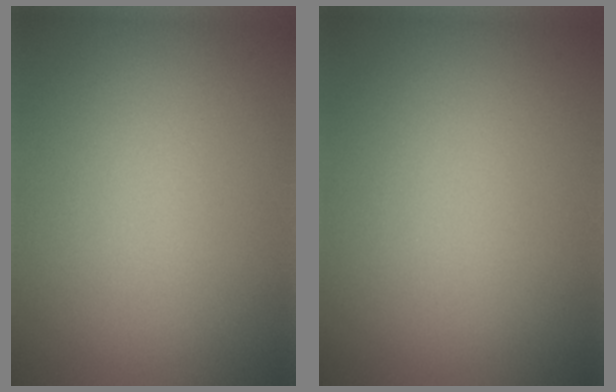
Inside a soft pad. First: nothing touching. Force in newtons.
{"total": 0.0}